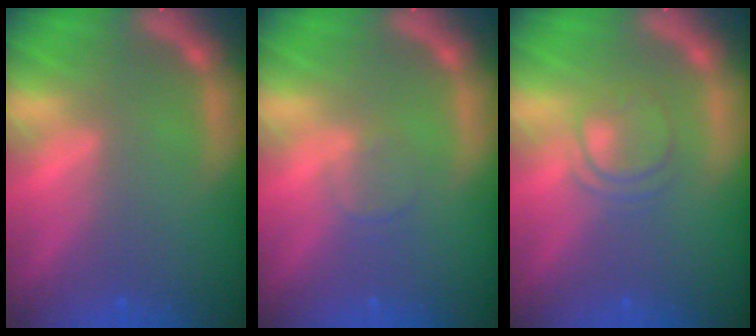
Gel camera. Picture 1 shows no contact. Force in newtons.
{"total": 1.4}
{"total": 3.0}